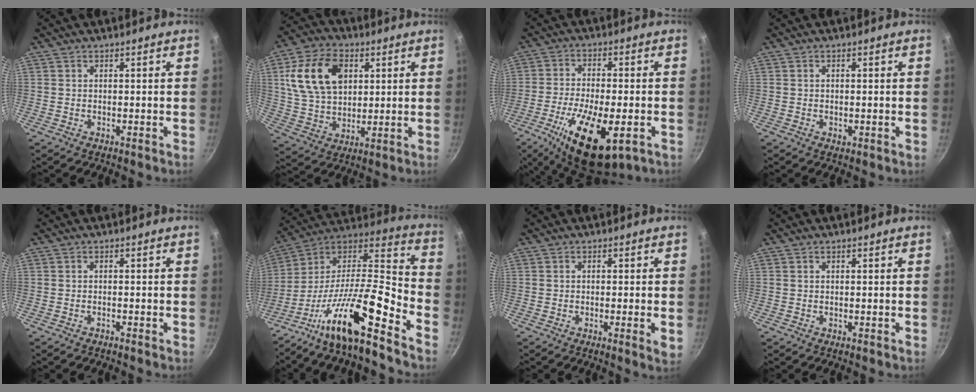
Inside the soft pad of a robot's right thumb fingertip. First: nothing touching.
{"total": 16.4, "force": [4.7, 11.3, 10.9], "torque": [-0.180, -0.002, 0.088]}
{"total": 17.2, "force": [-6.8, 6.7, 14.3], "torque": [-0.244, 0.003, -0.107]}
{"total": 0.7, "force": [-0.1, 0.4, 0.6], "torque": [-0.007, 0.000, -0.003]}
{"total": 0.6, "force": [-0.5, 0.1, 0.2], "torque": [-0.012, 0.006, -0.010]}
{"total": 21.7, "force": [-13.8, 4.4, 16.2], "torque": [-0.239, 0.081, -0.260]}
{"total": 2.8, "force": [-0.6, 0.3, 2.7], "torque": [-0.041, -0.008, -0.010]}
{"total": 0.0}